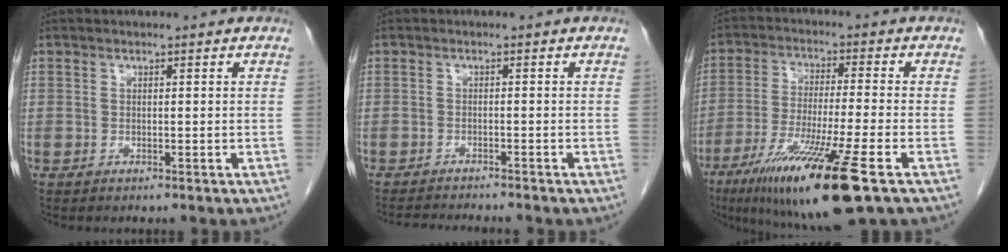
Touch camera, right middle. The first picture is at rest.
{"total": 4.8, "force": [-4.6, -0.2, 1.3], "torque": [-0.017, -0.013, -0.073]}
{"total": 16.3, "force": [-8.9, 0.2, 13.6], "torque": [-0.249, -0.046, -0.153]}